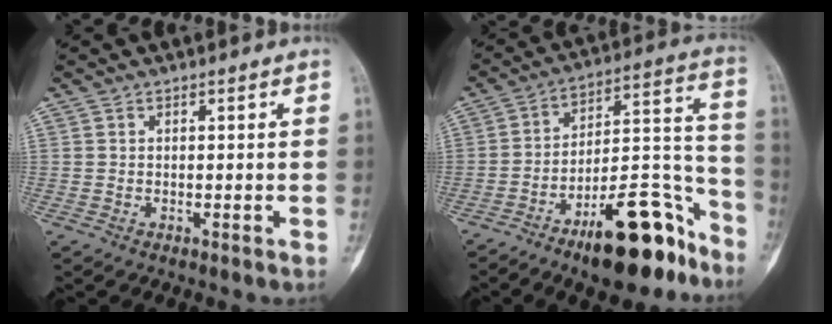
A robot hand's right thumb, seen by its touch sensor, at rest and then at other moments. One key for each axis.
{"total": 20.2, "fx": -13.0, "fy": 7.1, "fz": 13.8, "tx": -0.168, "ty": 0.106, "tz": -0.206}